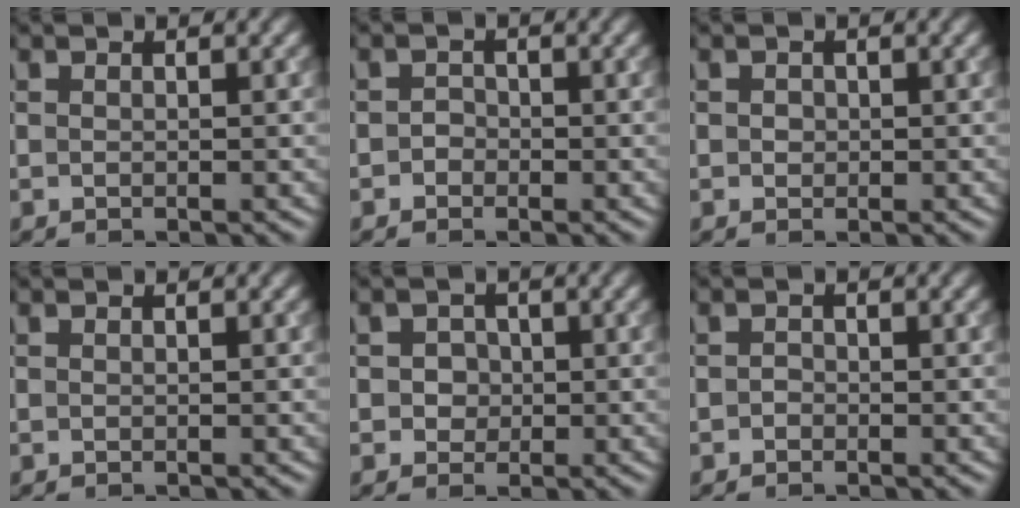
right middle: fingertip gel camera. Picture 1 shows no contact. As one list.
[{"total": 1.0, "force": [-0.4, 0.9, 0.2], "torque": [0.002, 0.000, -0.008]}, {"total": 0.7, "force": [0.1, 0.7, 0.2], "torque": [-0.001, -0.001, -0.001]}, {"total": 0.0}, {"total": 1.9, "force": [0.3, 1.8, 0.8], "torque": [0.004, 0.009, 0.002]}, {"total": 0.6, "force": [-0.3, 0.5, 0.2], "torque": [-0.001, -0.003, -0.007]}]